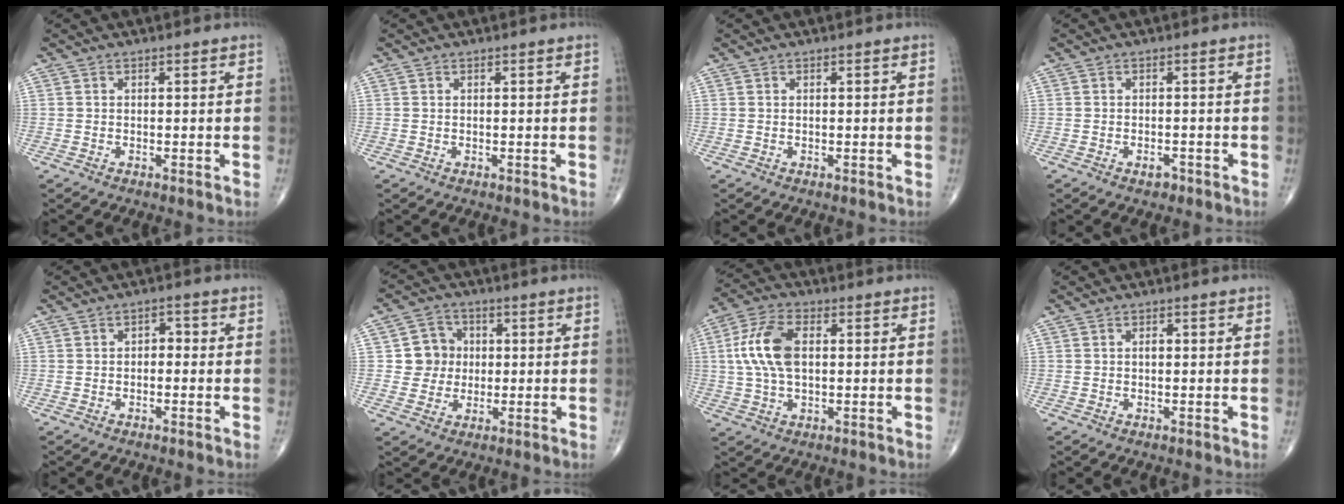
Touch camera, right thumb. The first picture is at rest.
{"total": 0.0}
{"total": 0.0}
{"total": 1.6, "force": [-1.1, 0.8, 0.8], "torque": [-0.012, 0.005, -0.016]}
{"total": 1.3, "force": [0.0, 0.9, 0.9], "torque": [-0.004, 0.004, -0.005]}
{"total": 6.7, "force": [0.5, 6.5, 1.8], "torque": [0.006, 0.008, 0.001]}
{"total": 10.6, "force": [1.2, 5.8, 8.8], "torque": [-0.186, 0.014, 0.022]}
{"total": 1.0, "force": [0.1, 0.6, 0.7], "torque": [-0.010, 0.002, -0.001]}